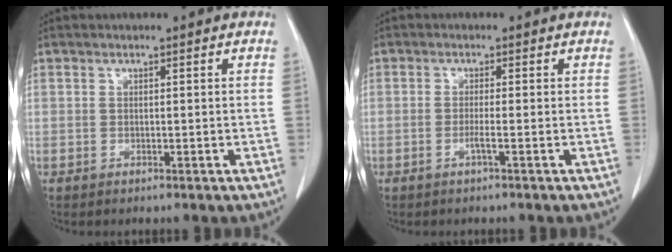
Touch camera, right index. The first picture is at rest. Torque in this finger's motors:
{"motor_torque": [-0.13, -0.02, -0.02, 0.00]}